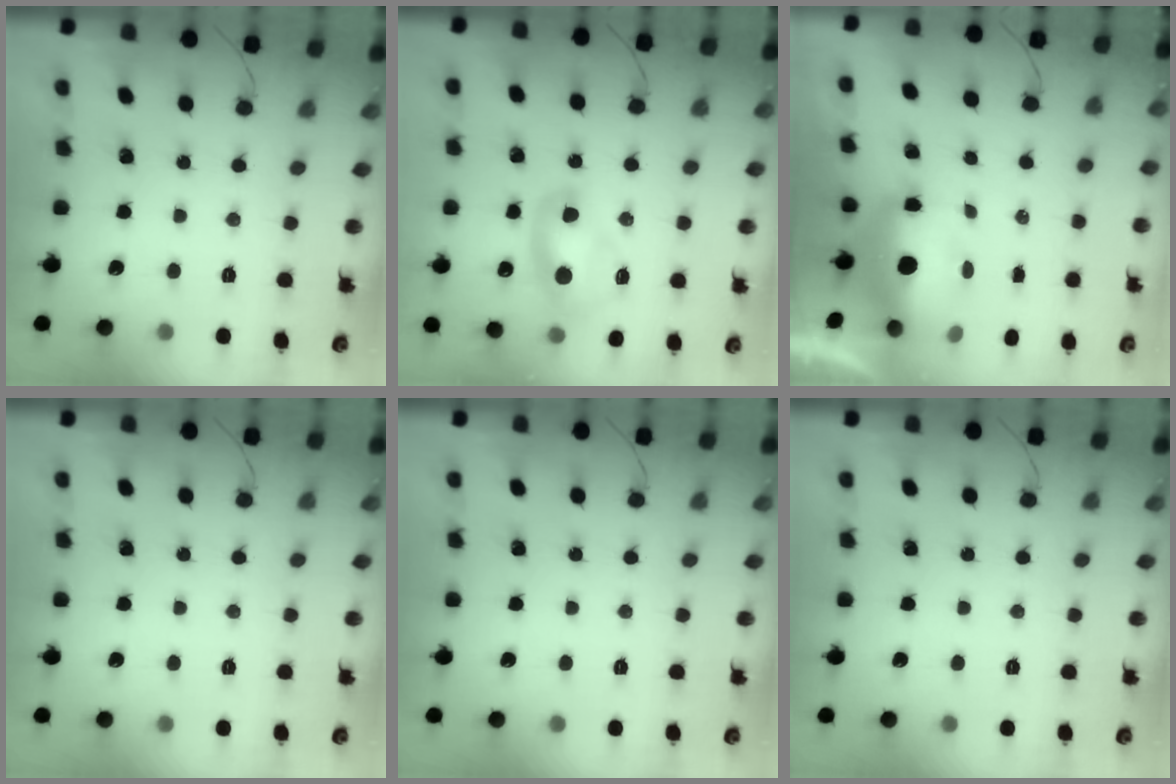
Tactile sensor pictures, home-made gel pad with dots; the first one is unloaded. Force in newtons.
{"total": 8.8, "press": 8.8, "slide": 0.8}
{"total": 7.8, "press": 7.5, "slide": 1.8}
{"total": 0.0}
{"total": 0.0}
{"total": 0.0}